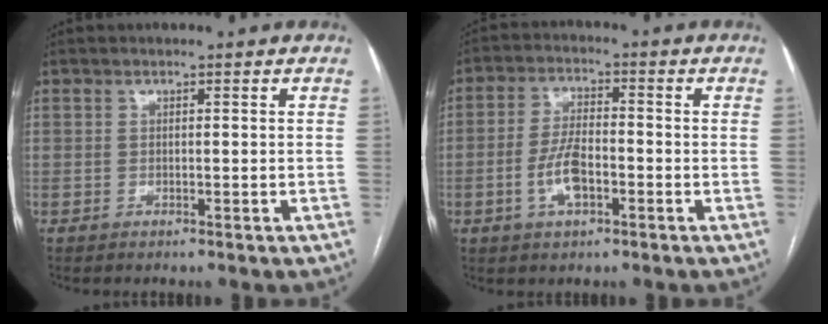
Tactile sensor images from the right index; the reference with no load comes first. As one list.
[{"total": 6.5, "force": [-2.2, 2.5, 5.5], "torque": [-0.116, 0.007, -0.040]}]